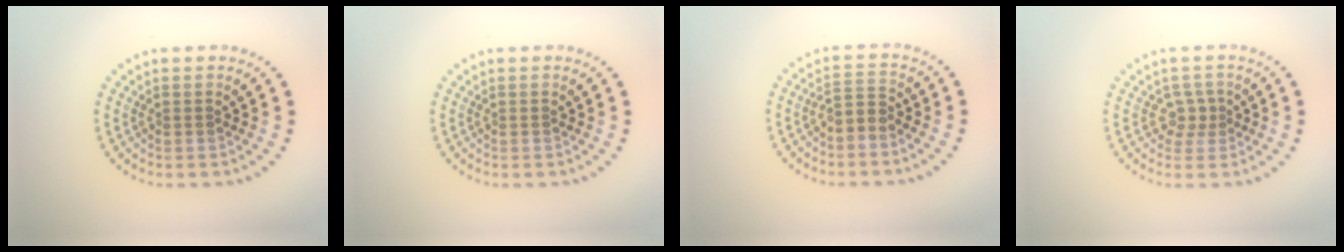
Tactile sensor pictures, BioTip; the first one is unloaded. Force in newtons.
{"total": 0.0}
{"total": 2.1, "press": 1.5, "slide": 1.4}
{"total": 1.7, "press": 1.3, "slide": 1.1}